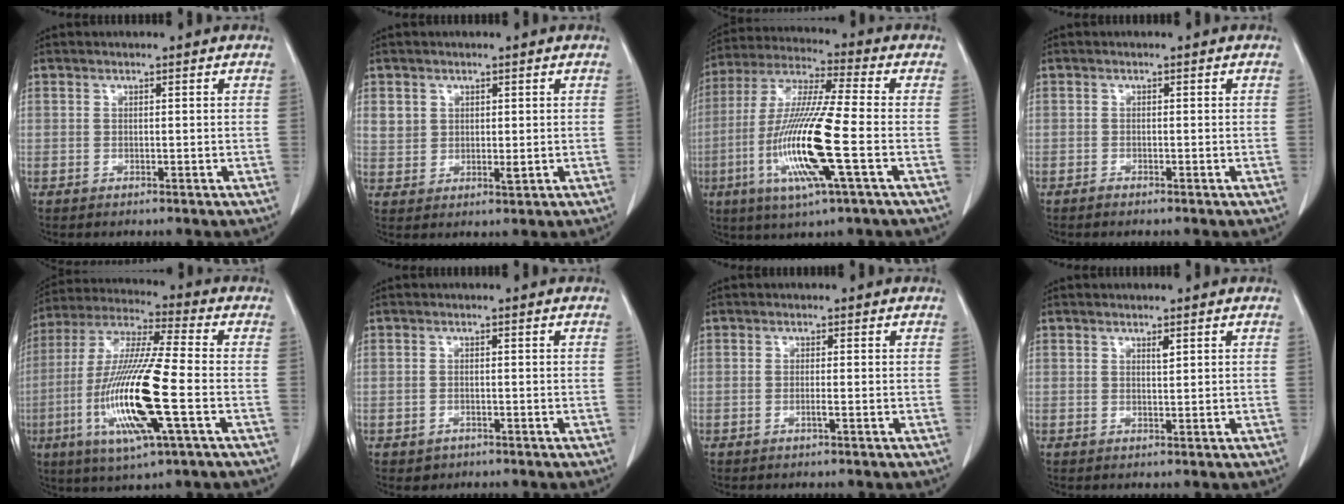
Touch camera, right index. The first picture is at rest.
{"total": 3.6, "force": [1.3, 2.9, 1.8], "torque": [-0.026, -0.001, 0.032]}
{"total": 16.3, "force": [-4.2, 0.4, 15.7], "torque": [-0.326, -0.015, -0.084]}
{"total": 0.7, "force": [-0.6, 0.0, 0.3], "torque": [-0.010, -0.001, -0.012]}
{"total": 17.8, "force": [-4.5, 1.2, 17.2], "torque": [-0.358, -0.017, -0.084]}
{"total": 1.5, "force": [-0.8, 1.2, 0.3], "torque": [-0.007, 0.003, -0.002]}
{"total": 0.8, "force": [-0.3, -0.1, 0.7], "torque": [-0.012, 0.003, -0.004]}
{"total": 0.9, "force": [0.5, 0.1, 0.7], "torque": [-0.015, -0.005, 0.009]}